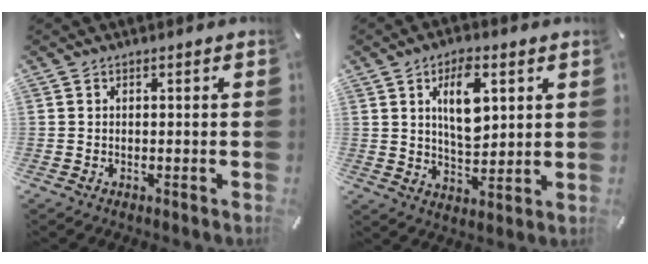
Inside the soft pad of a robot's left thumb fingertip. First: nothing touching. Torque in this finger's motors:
{"motor_torque": [0.80, 2.12, 0.50, -0.20, 0.46]}